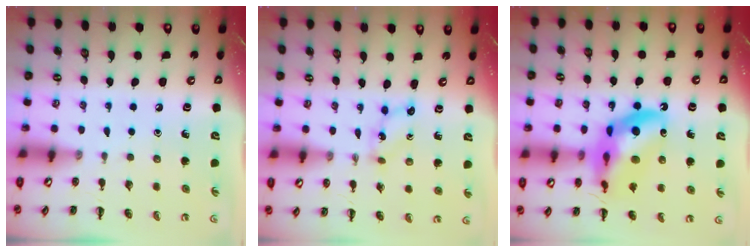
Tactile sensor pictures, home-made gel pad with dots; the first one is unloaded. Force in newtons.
{"total": 1.8, "press": 1.8, "slide": 0.3}
{"total": 18.8, "press": 18.3, "slide": 4.5}